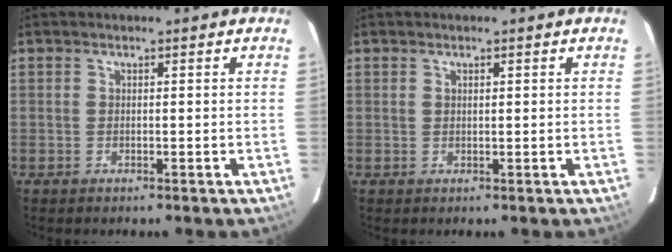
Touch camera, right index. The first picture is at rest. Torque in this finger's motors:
{"motor_torque": [-0.34, 0.13, -0.09, 0.00]}